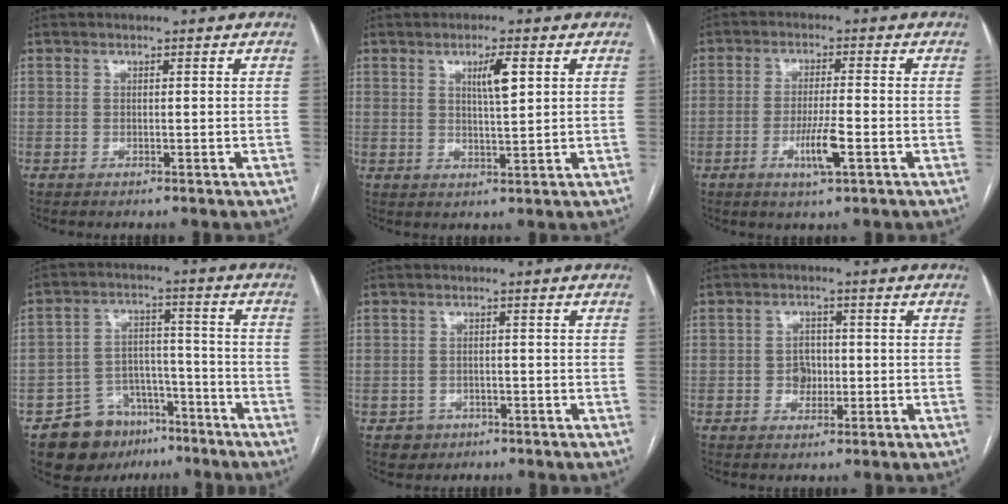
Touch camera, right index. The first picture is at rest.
{"total": 4.2, "force": [1.7, 0.5, 3.8], "torque": [-0.068, -0.001, 0.029]}
{"total": 5.4, "force": [-2.1, 0.4, 5.0], "torque": [-0.091, -0.006, -0.035]}
{"total": 10.9, "force": [-7.2, 7.3, 3.7], "torque": [-0.060, 0.030, -0.109]}
{"total": 2.7, "force": [-1.4, 2.3, 0.1], "torque": [0.001, 0.010, -0.020]}
{"total": 3.1, "force": [-0.4, 2.5, 1.8], "torque": [-0.017, 0.008, -0.004]}